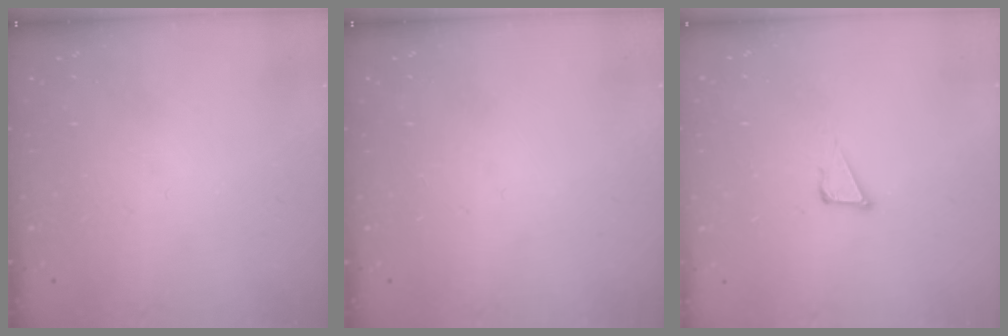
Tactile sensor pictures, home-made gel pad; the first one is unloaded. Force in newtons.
{"total": 0.0}
{"total": 3.8, "press": 3.7, "slide": 0.9}